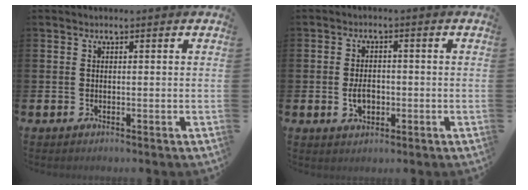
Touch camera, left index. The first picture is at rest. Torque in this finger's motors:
{"motor_torque": [0.61, 0.14, 0.11, 0.11]}